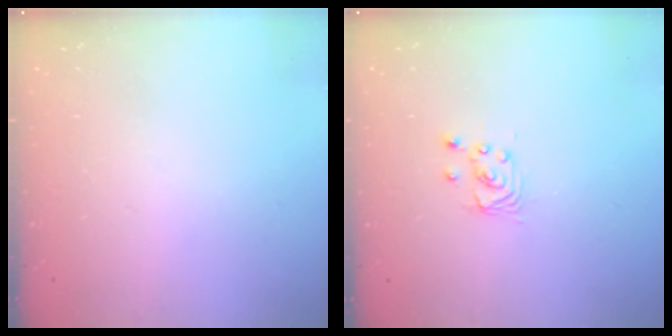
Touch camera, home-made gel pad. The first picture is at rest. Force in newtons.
{"total": 2.8, "press": 2.8, "slide": 0.1}